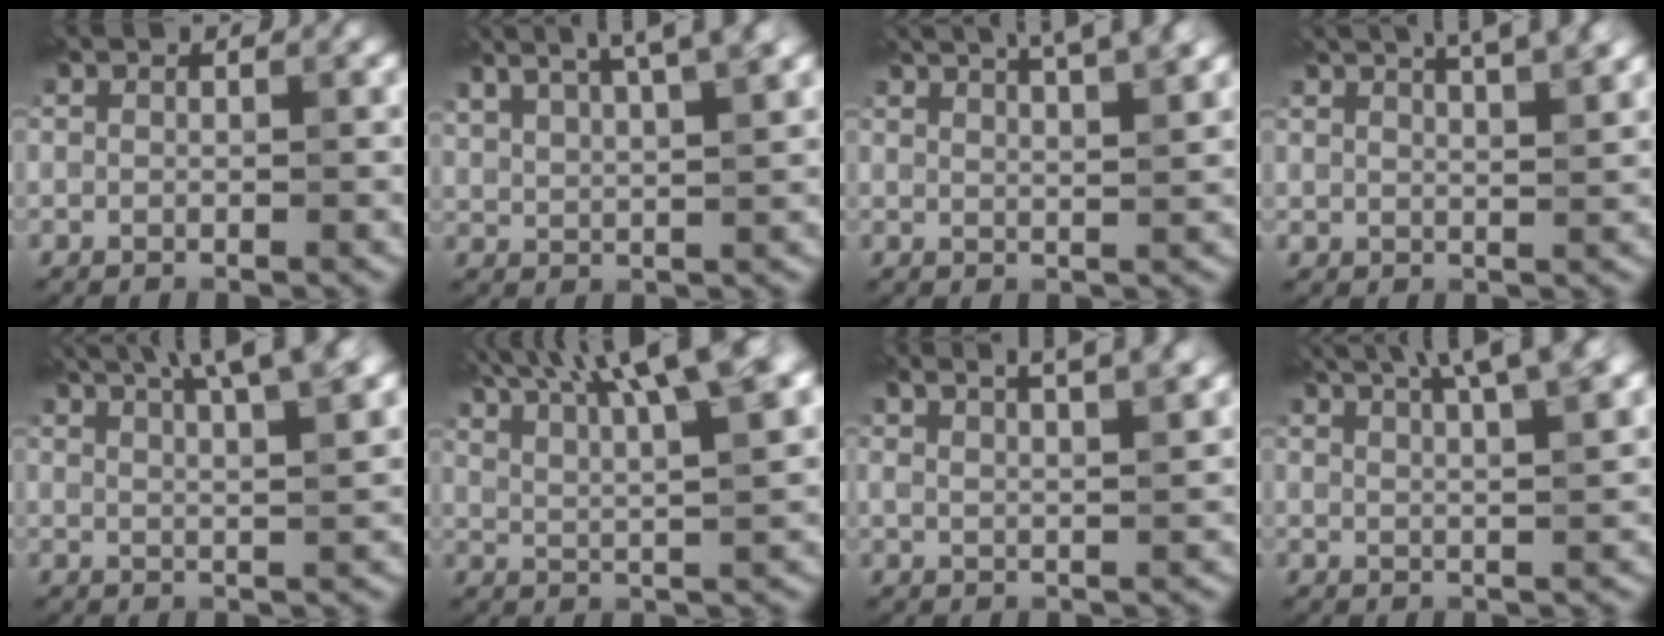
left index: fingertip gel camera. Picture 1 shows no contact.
{"total": 8.2, "force": [5.8, 2.2, 5.4], "torque": [-0.071, 0.034, 0.066]}
{"total": 7.6, "force": [5.2, 2.5, 5.0], "torque": [-0.037, 0.042, 0.041]}
{"total": 6.7, "force": [4.7, 2.4, 4.2], "torque": [-0.035, 0.037, 0.042]}
{"total": 10.4, "force": [6.6, 3.2, 7.4], "torque": [-0.079, 0.044, 0.059]}
{"total": 14.6, "force": [9.1, 4.3, 10.5], "torque": [-0.144, 0.049, 0.102]}
{"total": 8.0, "force": [5.1, 3.0, 5.4], "torque": [-0.045, 0.046, 0.042]}
{"total": 9.4, "force": [5.9, 2.8, 6.7], "torque": [-0.068, 0.043, 0.051]}